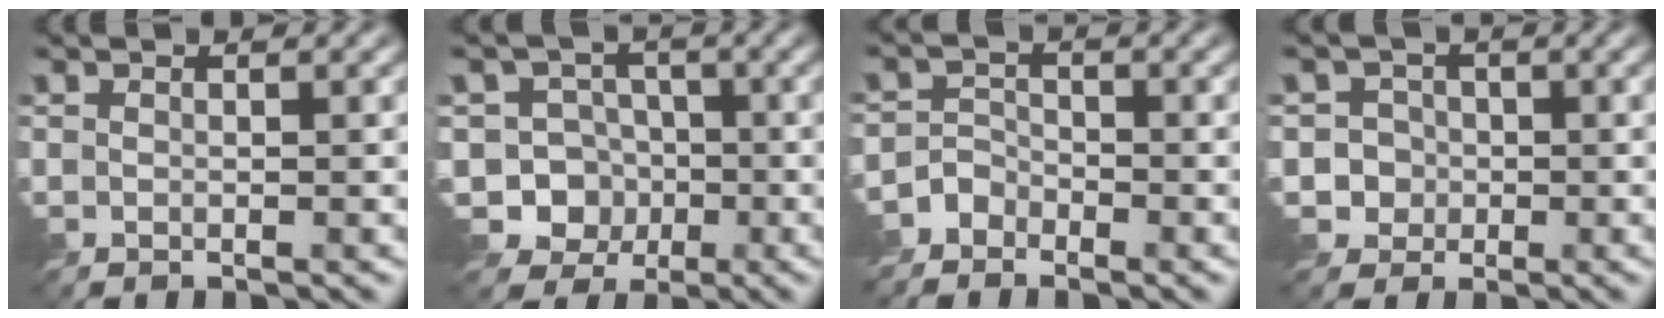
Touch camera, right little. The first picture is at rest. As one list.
[{"total": 8.6, "force": [-2.6, 7.9, 2.1], "torque": [-0.038, 0.008, -0.071]}, {"total": 2.8, "force": [-2.4, 1.3, 0.4], "torque": [-0.009, 0.002, -0.053]}, {"total": 3.7, "force": [-0.8, 3.5, 0.6], "torque": [0.012, 0.011, -0.027]}]